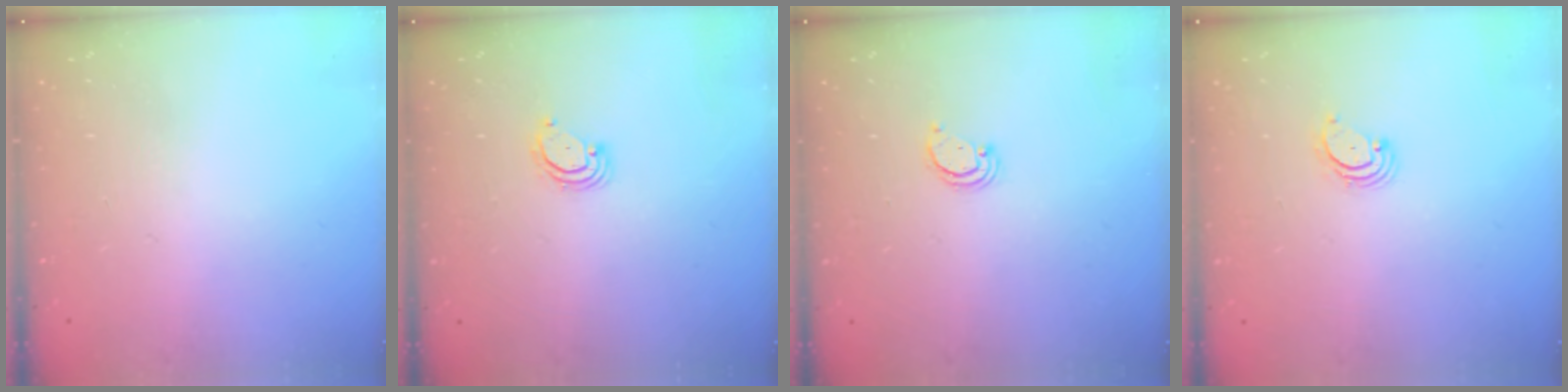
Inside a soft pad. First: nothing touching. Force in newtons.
{"total": 2.9, "press": 2.9, "slide": 0.3}
{"total": 2.2, "press": 2.2, "slide": 0.1}
{"total": 2.7, "press": 2.7, "slide": 0.3}